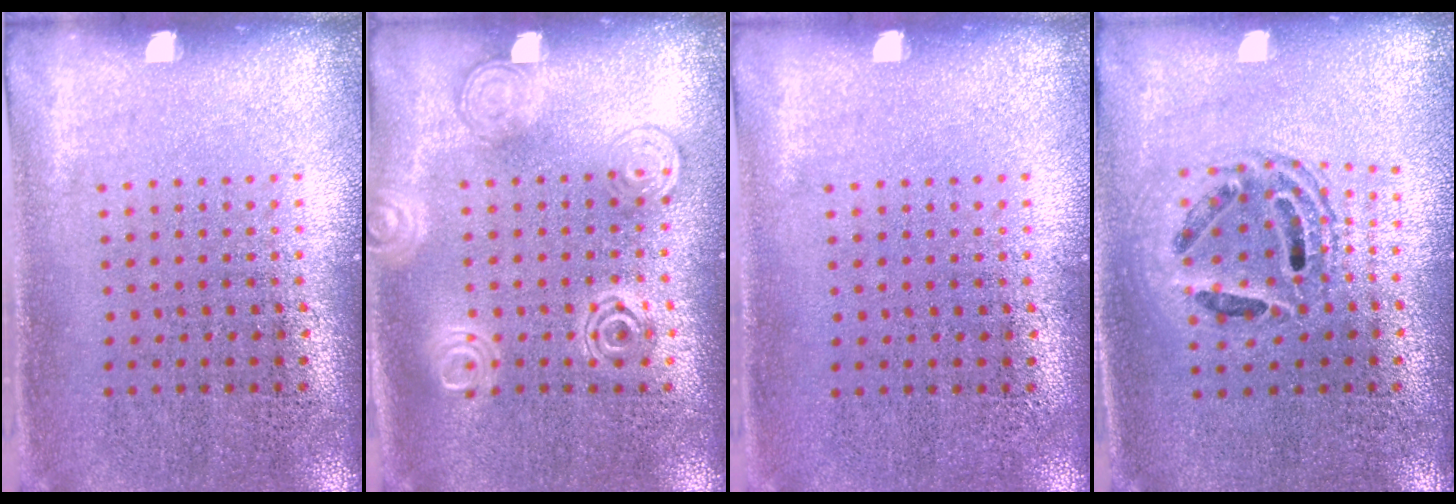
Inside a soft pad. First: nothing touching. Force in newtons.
{"total": 2.5, "press": 2.4, "slide": 0.4}
{"total": 0.0}
{"total": 1.4, "press": 1.2, "slide": 0.6}